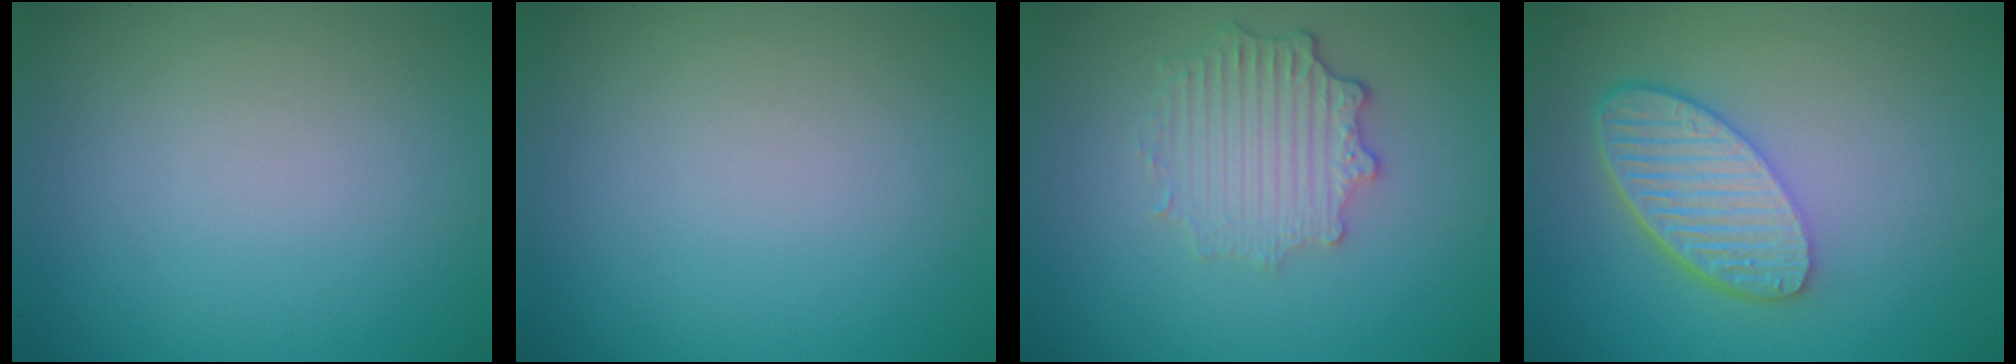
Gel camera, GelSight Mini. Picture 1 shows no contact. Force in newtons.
{"total": 0.0}
{"total": 3.6, "press": 2.8, "slide": 2.2}
{"total": 5.9, "press": 4.6, "slide": 3.8}